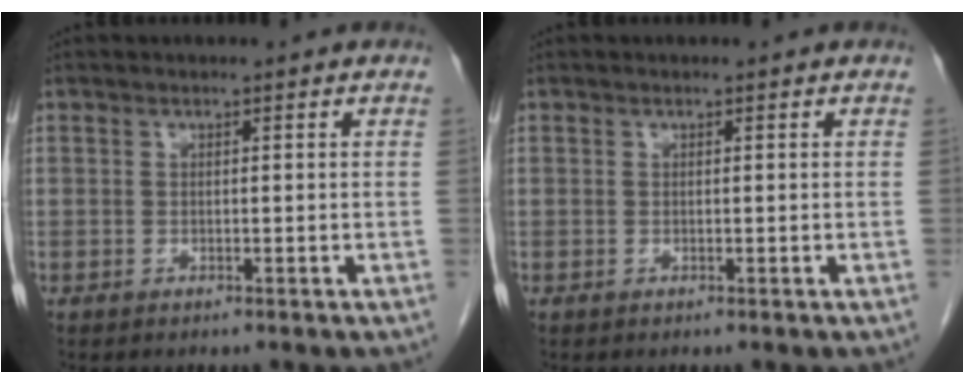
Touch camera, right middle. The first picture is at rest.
{"total": 0.0}